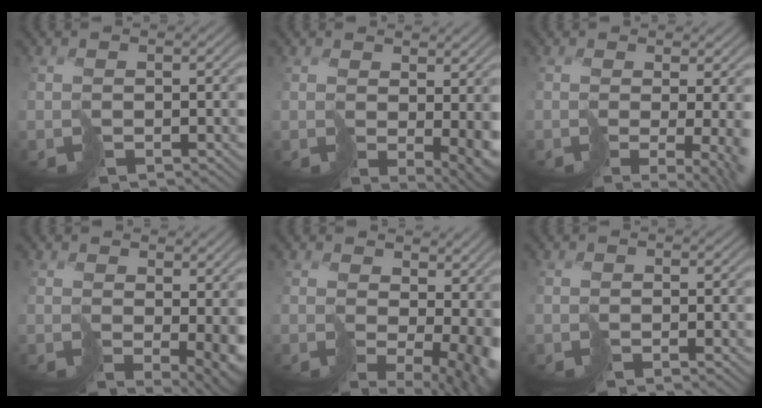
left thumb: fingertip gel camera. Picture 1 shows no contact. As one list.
[{"total": 6.0, "force": [1.1, 2.3, 5.4], "torque": [-0.081, -0.008, 0.026]}, {"total": 8.2, "force": [-1.5, 2.6, 7.7], "torque": [-0.100, -0.010, -0.012]}, {"total": 6.6, "force": [1.4, 2.8, 5.8], "torque": [-0.089, -0.010, 0.033]}, {"total": 11.7, "force": [1.5, 6.8, 9.5], "torque": [-0.131, -0.032, 0.064]}, {"total": 1.1, "force": [-0.3, 0.1, 1.1], "torque": [-0.018, -0.002, -0.007]}]